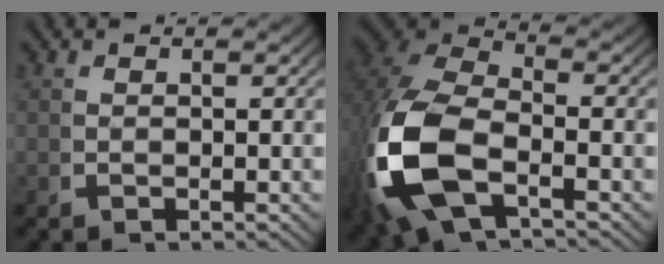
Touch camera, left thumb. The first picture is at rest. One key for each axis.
{"total": 13.6, "fx": -1.6, "fy": 8.9, "fz": 10.2, "tx": -0.275, "ty": -0.028, "tz": -0.020}